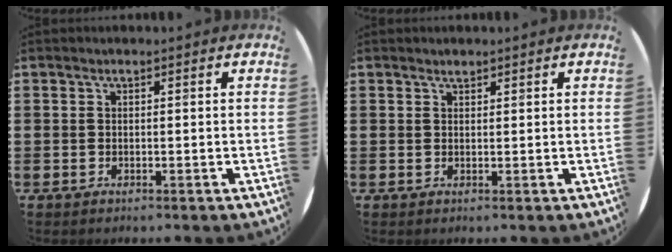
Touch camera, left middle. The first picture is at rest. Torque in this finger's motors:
{"motor_torque": [0.10, -0.07, -0.02, 0.00]}